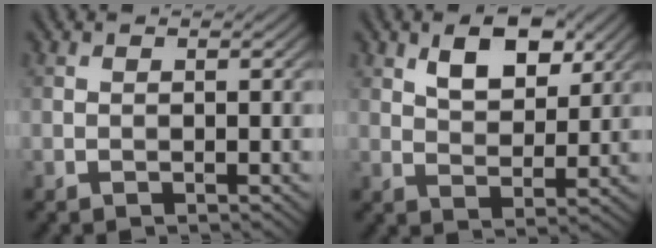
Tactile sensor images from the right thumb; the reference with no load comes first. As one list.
[{"total": 6.4, "force": [3.4, 3.2, 4.3], "torque": [-0.075, -0.002, 0.060]}]